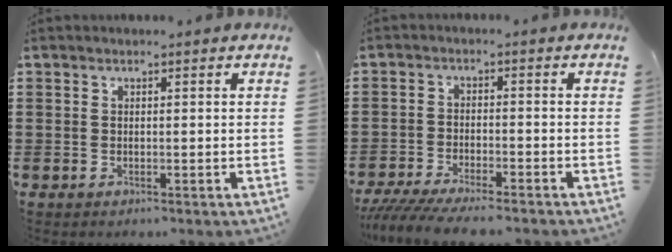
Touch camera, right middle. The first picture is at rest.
{"total": 4.8, "force": [-4.5, 0.1, 1.5], "torque": [-0.041, -0.015, -0.090]}